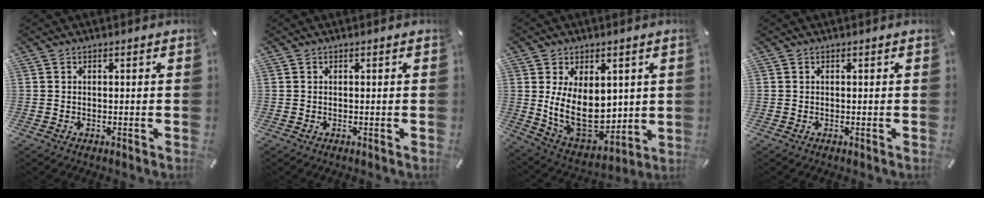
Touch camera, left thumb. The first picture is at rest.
{"total": 0.0}
{"total": 16.6, "force": [2.3, 11.5, 11.8], "torque": [-0.227, -0.038, 0.048]}
{"total": 0.0}